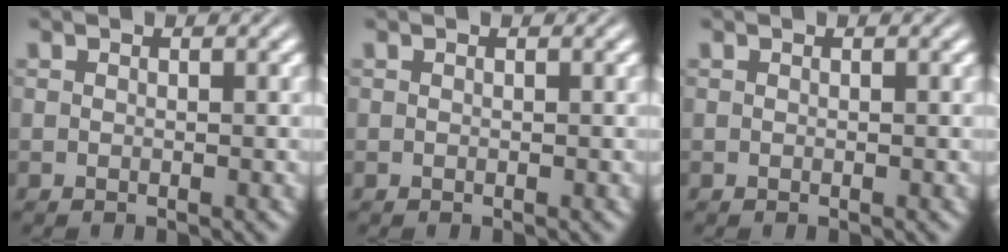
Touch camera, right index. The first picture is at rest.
{"total": 0.0}
{"total": 0.0}